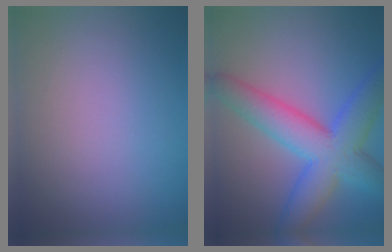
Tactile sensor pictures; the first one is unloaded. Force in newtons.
{"total": 7.9, "press": 7.9, "slide": 0.1}